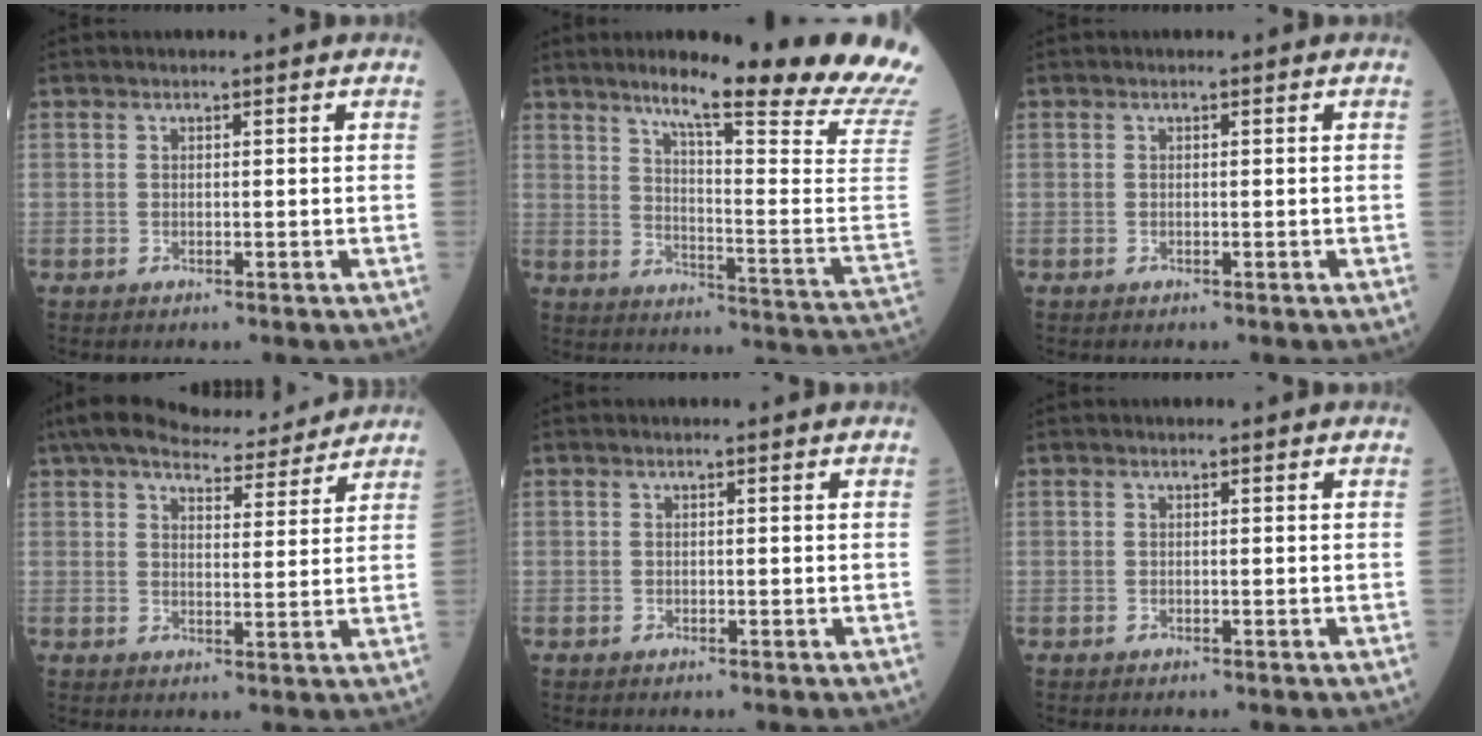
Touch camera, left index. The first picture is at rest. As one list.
[{"total": 24.9, "force": [20.5, -1.3, 14.0], "torque": [-0.182, -0.101, 0.257]}, {"total": 0.0}, {"total": 12.9, "force": [11.8, 2.5, 4.7], "torque": [-0.069, 0.016, 0.163]}, {"total": 0.0}, {"total": 0.0}]